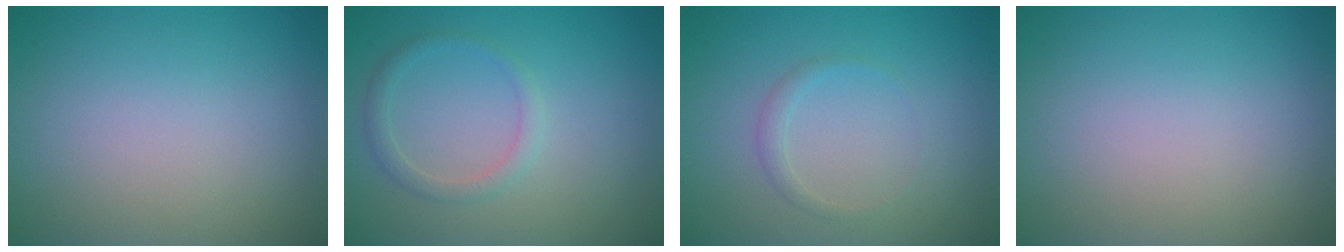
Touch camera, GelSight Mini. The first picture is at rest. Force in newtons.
{"total": 1.5, "press": 1.5, "slide": 0.1}
{"total": 1.0, "press": 1.0, "slide": 0.1}
{"total": 0.0}